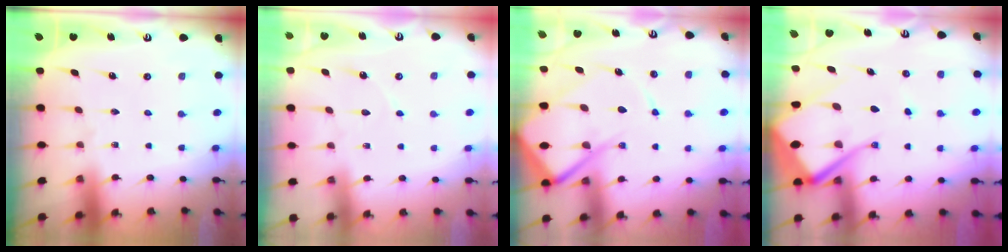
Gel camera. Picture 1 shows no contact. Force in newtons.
{"total": 4.1, "press": 4.1, "slide": 0.4}
{"total": 15.2, "press": 15.1, "slide": 1.5}
{"total": 15.6, "press": 15.5, "slide": 1.7}